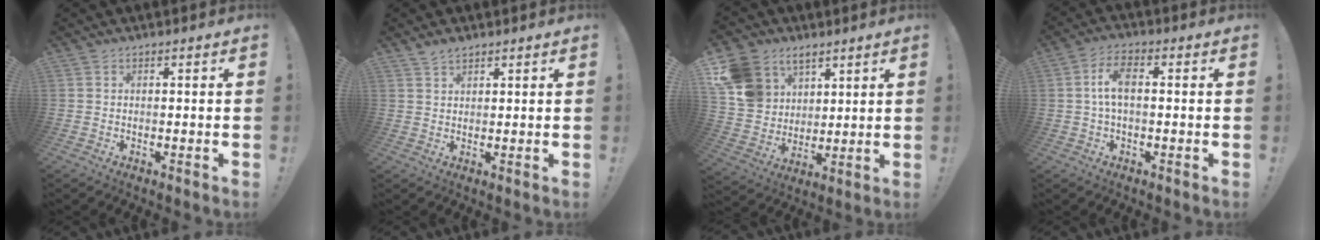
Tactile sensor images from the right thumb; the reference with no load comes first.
{"total": 2.7, "force": [2.3, 1.0, 1.0], "torque": [-0.015, -0.014, 0.042]}
{"total": 14.1, "force": [8.5, 10.4, 4.5], "torque": [-0.087, -0.045, 0.173]}
{"total": 6.7, "force": [0.4, 3.1, 5.9], "torque": [-0.119, 0.007, 0.008]}